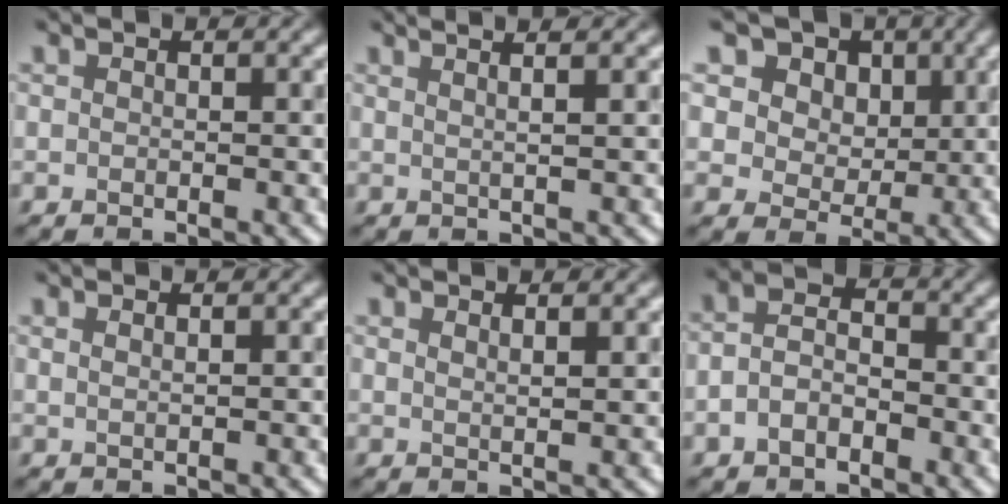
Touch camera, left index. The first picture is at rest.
{"total": 5.3, "force": [3.2, 2.2, 3.6], "torque": [-0.024, 0.044, 0.008]}
{"total": 13.0, "force": [6.9, 9.2, 6.1], "torque": [-0.130, 0.021, 0.107]}
{"total": 0.8, "force": [0.5, 0.3, 0.5], "torque": [-0.006, -0.001, 0.005]}
{"total": 1.5, "force": [1.1, 0.4, 1.0], "torque": [-0.002, 0.002, 0.010]}
{"total": 3.1, "force": [-1.1, 1.9, 2.1], "torque": [-0.044, 0.005, -0.029]}